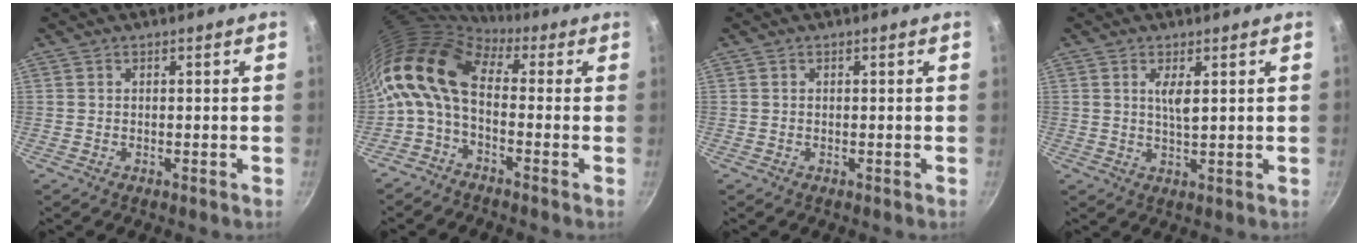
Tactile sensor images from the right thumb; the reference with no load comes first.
{"total": 12.1, "force": [0.4, 6.9, 9.9], "torque": [-0.192, 0.024, -0.012]}
{"total": 0.0}
{"total": 3.3, "force": [1.1, 0.9, 3.0], "torque": [-0.055, -0.008, 0.023]}